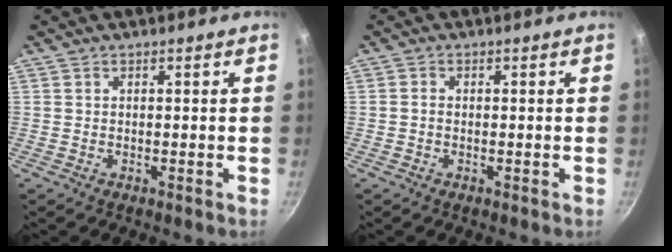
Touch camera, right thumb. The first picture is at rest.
{"total": 1.0, "force": [-0.3, 0.8, 0.6], "torque": [-0.009, 0.007, -0.005]}